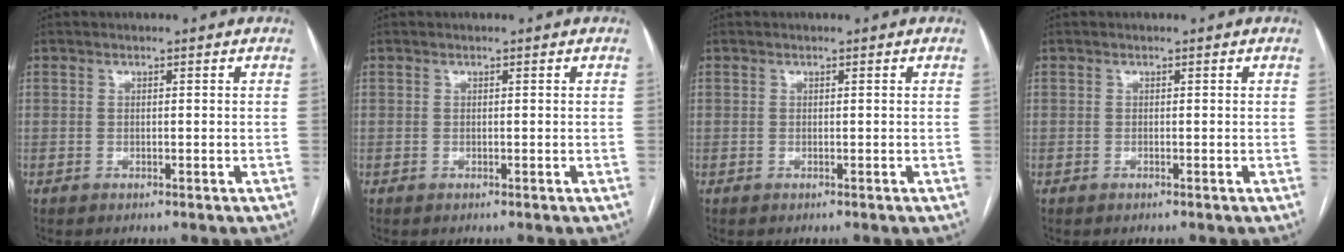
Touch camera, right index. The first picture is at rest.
{"total": 0.0}
{"total": 0.0}
{"total": 0.0}